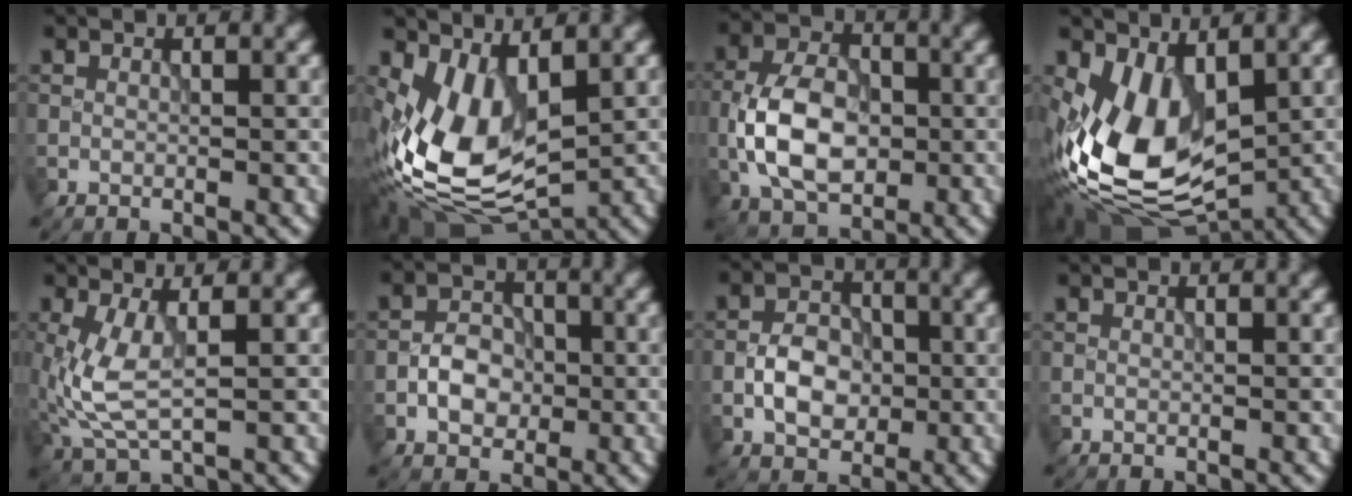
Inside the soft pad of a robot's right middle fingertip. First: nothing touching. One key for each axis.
{"total": 8.4, "fx": 0.7, "fy": 4.9, "fz": 6.8, "tx": -0.147, "ty": -0.019, "tz": 0.018}
{"total": 7.0, "fx": -1.3, "fy": 4.5, "fz": 5.2, "tx": -0.104, "ty": 0.007, "tz": -0.030}
{"total": 9.2, "fx": -0.2, "fy": 5.9, "fz": 7.0, "tx": -0.146, "ty": -0.021, "tz": 0.004}
{"total": 4.3, "fx": 0.3, "fy": 1.8, "fz": 3.9, "tx": -0.105, "ty": -0.003, "tz": 0.007}
{"total": 3.1, "fx": -0.8, "fy": 2.4, "fz": 1.8, "tx": -0.028, "ty": 0.006, "tz": -0.017}
{"total": 3.9, "fx": -0.8, "fy": 2.8, "fz": 2.5, "tx": -0.041, "ty": 0.006, "tz": -0.016}
{"total": 0.0}